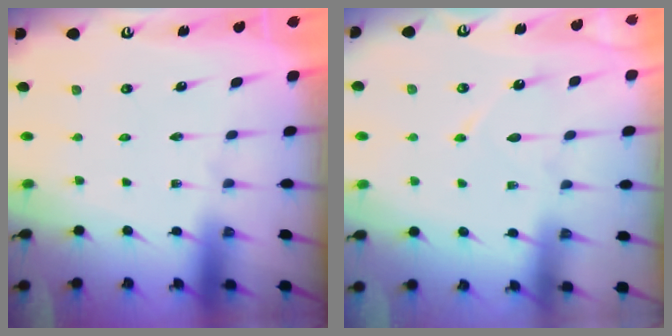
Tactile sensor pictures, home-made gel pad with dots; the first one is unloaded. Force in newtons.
{"total": 5.9, "press": 5.9, "slide": 0.7}